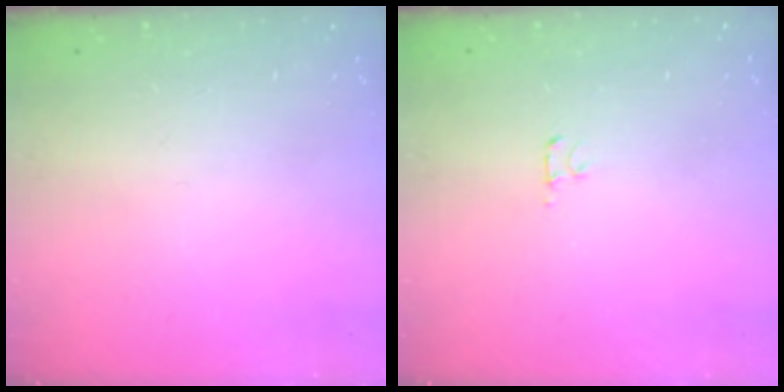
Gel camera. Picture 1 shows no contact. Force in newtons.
{"total": 2.5, "press": 2.4, "slide": 0.3}